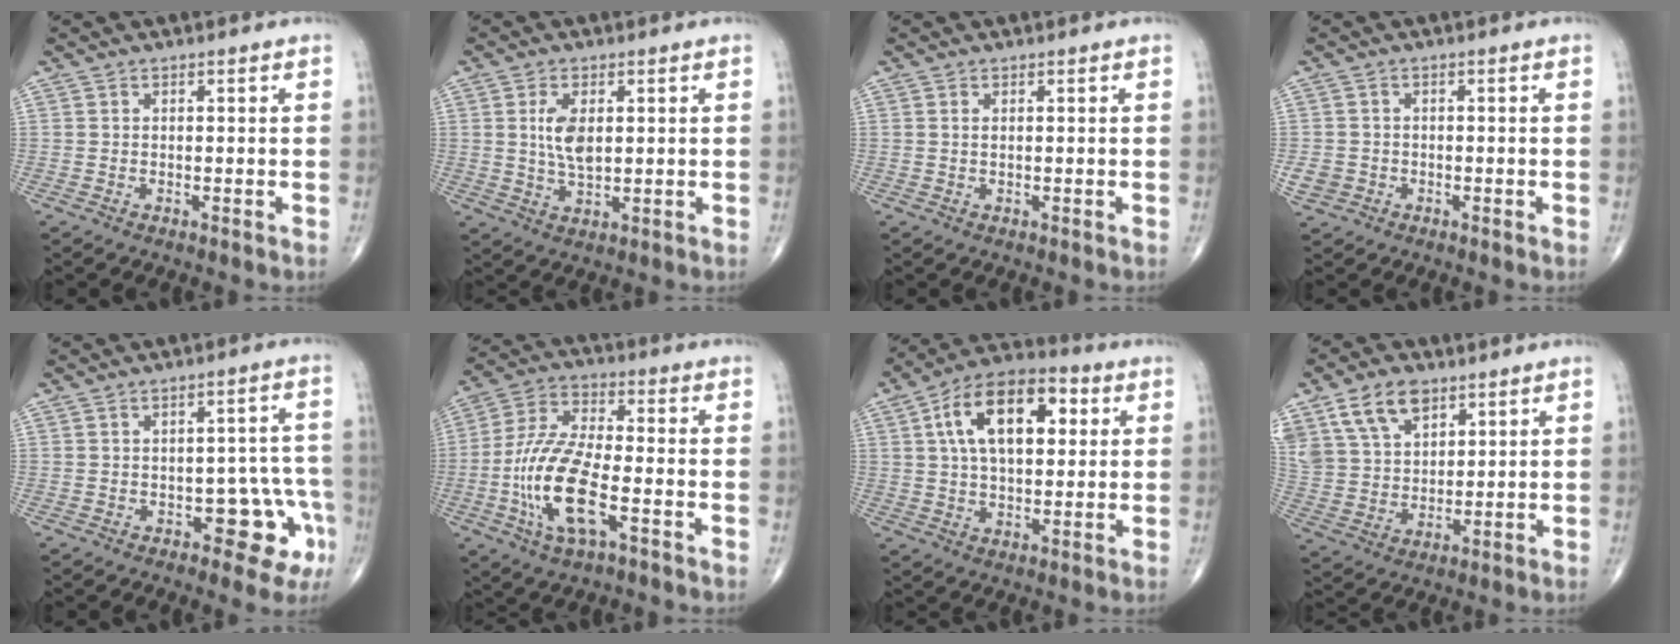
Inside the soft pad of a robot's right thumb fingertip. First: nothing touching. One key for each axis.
{"total": 6.2, "fx": 1.2, "fy": 3.1, "fz": 5.2, "tx": -0.097, "ty": -0.007, "tz": 0.027}
{"total": 0.6, "fx": 0.2, "fy": 0.2, "fz": 0.5, "tx": -0.015, "ty": 0.003, "tz": 0.006}
{"total": 3.1, "fx": -0.9, "fy": 2.8, "fz": 1.0, "tx": -0.014, "ty": 0.006, "tz": -0.014}
{"total": 8.4, "fx": -3.6, "fy": 4.6, "fz": 6.0, "tx": -0.034, "ty": 0.036, "tz": -0.039}
{"total": 15.5, "fx": -4.5, "fy": 5.7, "fz": 13.7, "tx": -0.289, "ty": 0.020, "tz": -0.086}
{"total": 17.2, "fx": 4.7, "fy": 9.3, "fz": 13.7, "tx": -0.207, "ty": 0.015, "tz": 0.071}
{"total": 12.2, "fx": 7.1, "fy": 7.3, "fz": 6.7, "tx": -0.110, "ty": -0.018, "tz": 0.145}